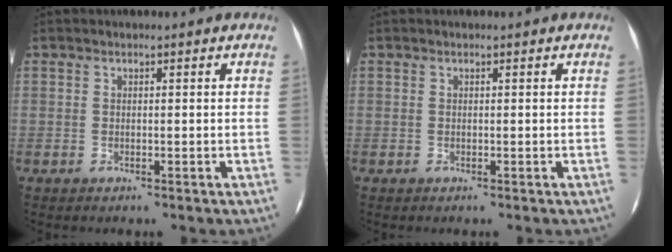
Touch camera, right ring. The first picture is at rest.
{"total": 0.0}